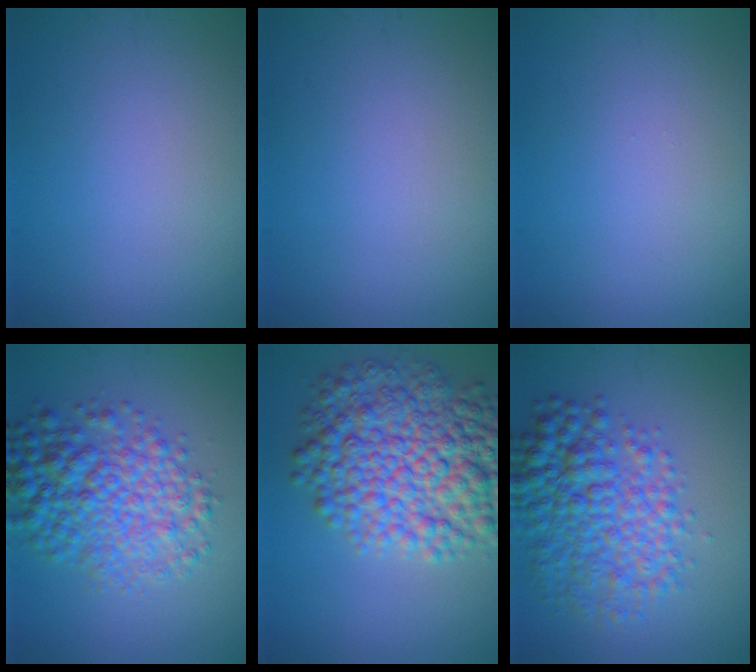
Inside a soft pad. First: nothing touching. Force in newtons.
{"total": 0.0}
{"total": 0.0}
{"total": 7.0, "press": 7.0, "slide": 0.1}
{"total": 10.1, "press": 10.1, "slide": 0.1}
{"total": 6.9, "press": 6.9, "slide": 0.1}